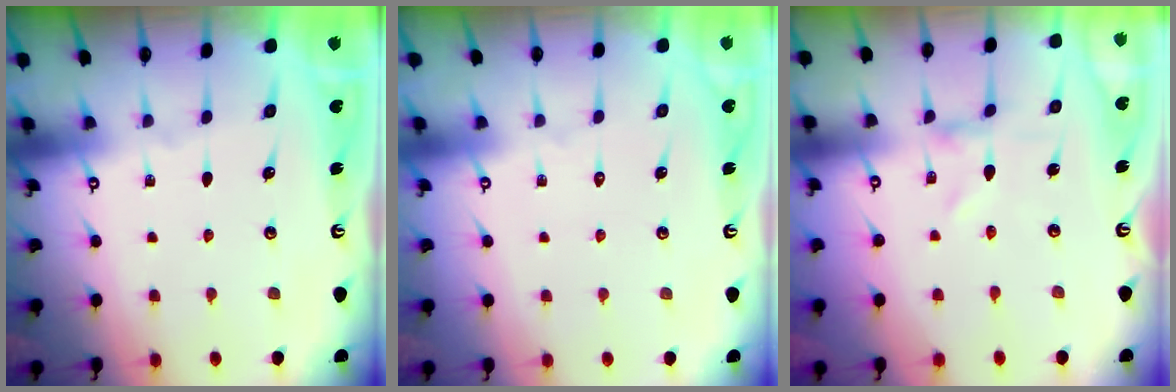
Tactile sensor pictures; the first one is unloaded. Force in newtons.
{"total": 1.5, "press": 1.5, "slide": 0.1}
{"total": 0.0}